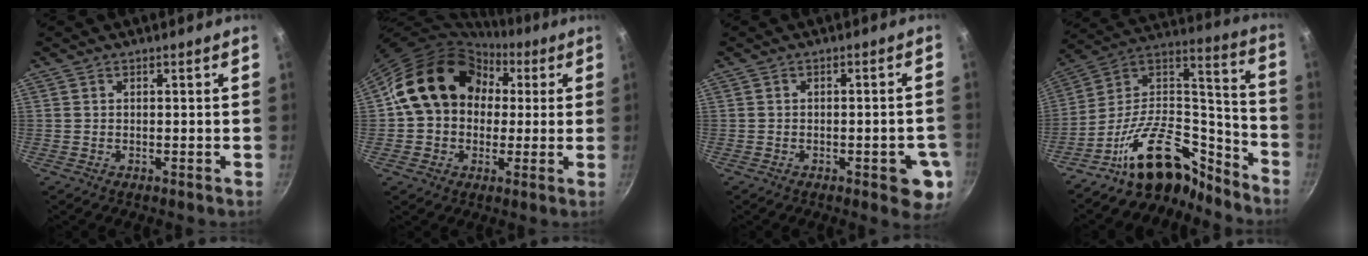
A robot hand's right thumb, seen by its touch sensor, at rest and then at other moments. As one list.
[{"total": 17.4, "force": [3.6, 14.1, 9.6], "torque": [-0.129, 0.039, 0.050]}, {"total": 7.5, "force": [-2.6, 2.9, 6.4], "torque": [-0.054, 0.008, -0.031]}, {"total": 21.5, "force": [-15.1, 10.4, 11.2], "torque": [-0.125, 0.129, -0.258]}]